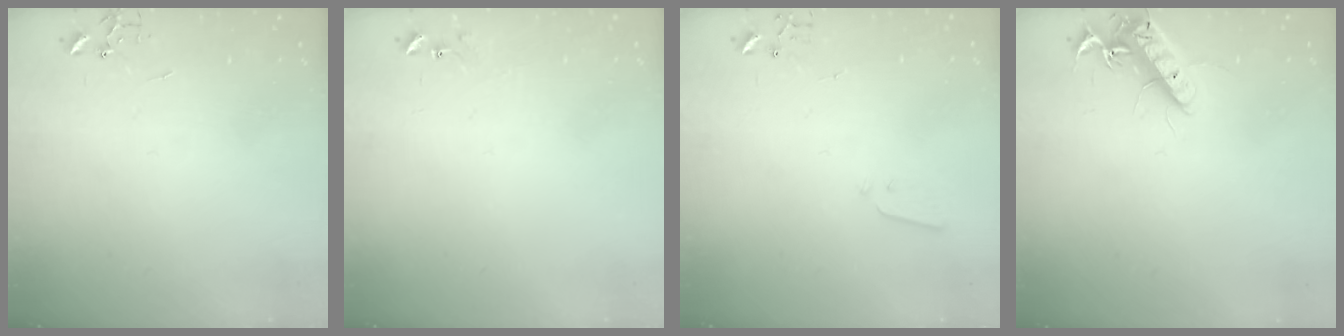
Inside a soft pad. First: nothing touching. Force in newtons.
{"total": 6.0, "press": 5.9, "slide": 0.6}
{"total": 2.1, "press": 2.0, "slide": 0.4}
{"total": 14.2, "press": 14.2, "slide": 1.4}